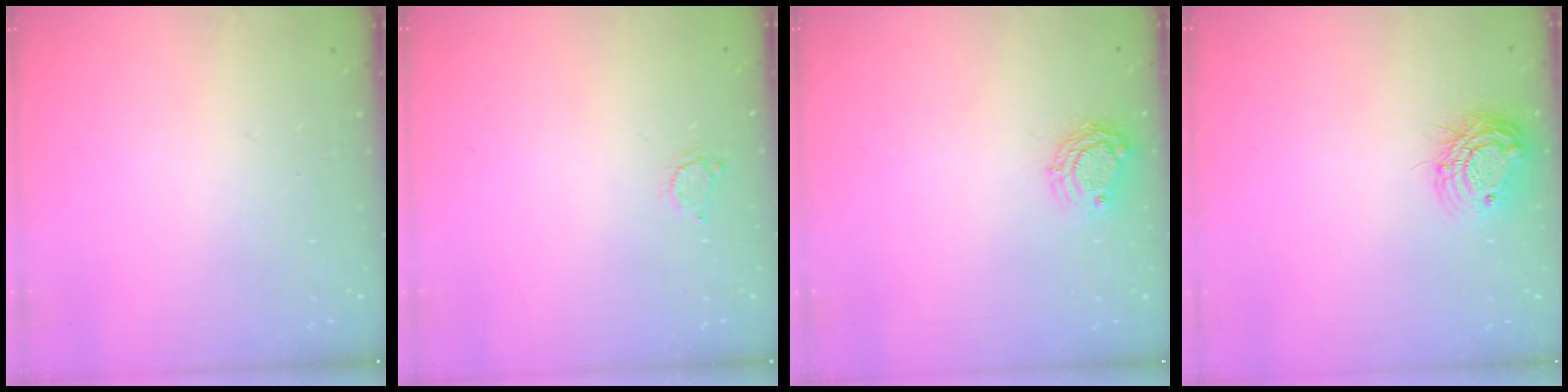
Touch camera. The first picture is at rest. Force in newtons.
{"total": 2.8, "press": 2.8, "slide": 0.4}
{"total": 6.7, "press": 6.6, "slide": 0.4}
{"total": 11.5, "press": 11.5, "slide": 0.7}